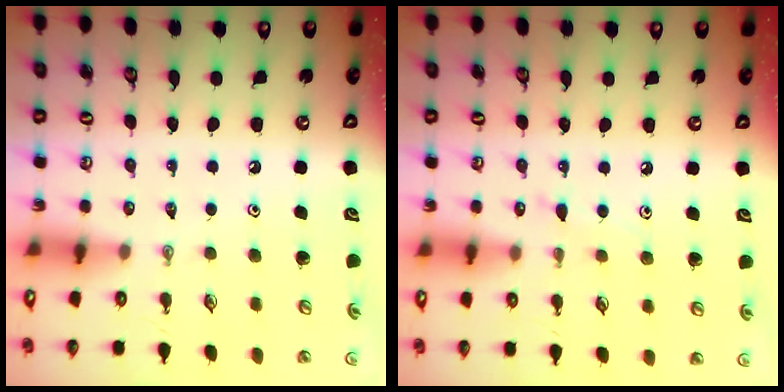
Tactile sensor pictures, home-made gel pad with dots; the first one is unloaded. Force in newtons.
{"total": 5.7, "press": 5.6, "slide": 0.7}